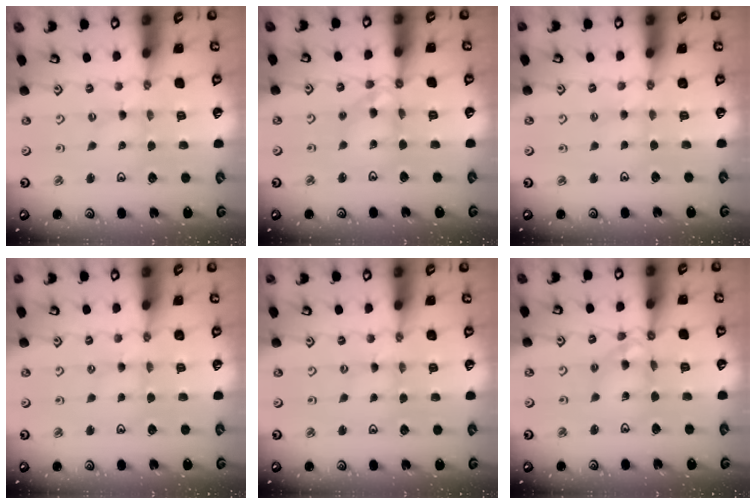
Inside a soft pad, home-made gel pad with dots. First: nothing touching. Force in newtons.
{"total": 9.3, "press": 9.3, "slide": 0.9}
{"total": 2.7, "press": 2.6, "slide": 0.5}
{"total": 2.5, "press": 2.4, "slide": 0.4}
{"total": 0.9, "press": 0.9, "slide": 0.1}
{"total": 10.2, "press": 10.2, "slide": 1.0}